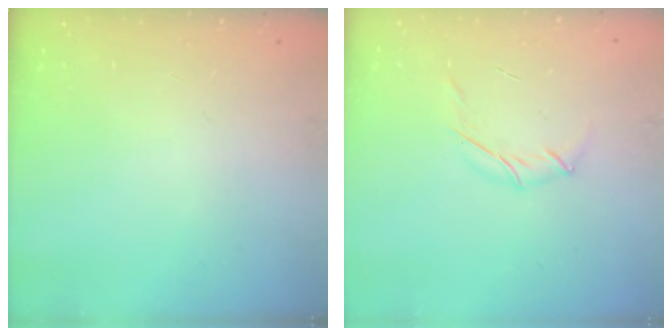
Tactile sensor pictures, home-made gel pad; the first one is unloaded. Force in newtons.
{"total": 4.8, "press": 4.7, "slide": 1.2}